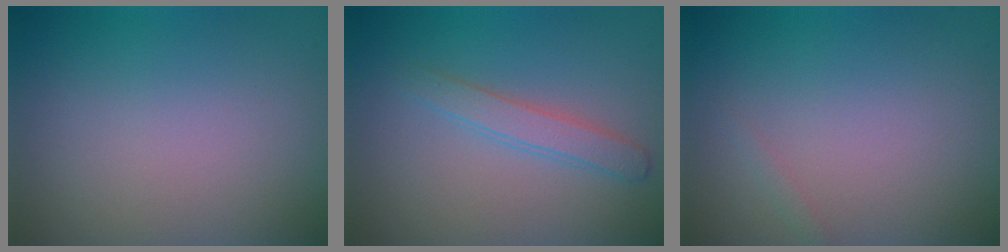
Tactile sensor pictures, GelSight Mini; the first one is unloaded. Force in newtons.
{"total": 2.1, "press": 2.1, "slide": 0.0}
{"total": 0.5, "press": 0.5, "slide": 0.0}